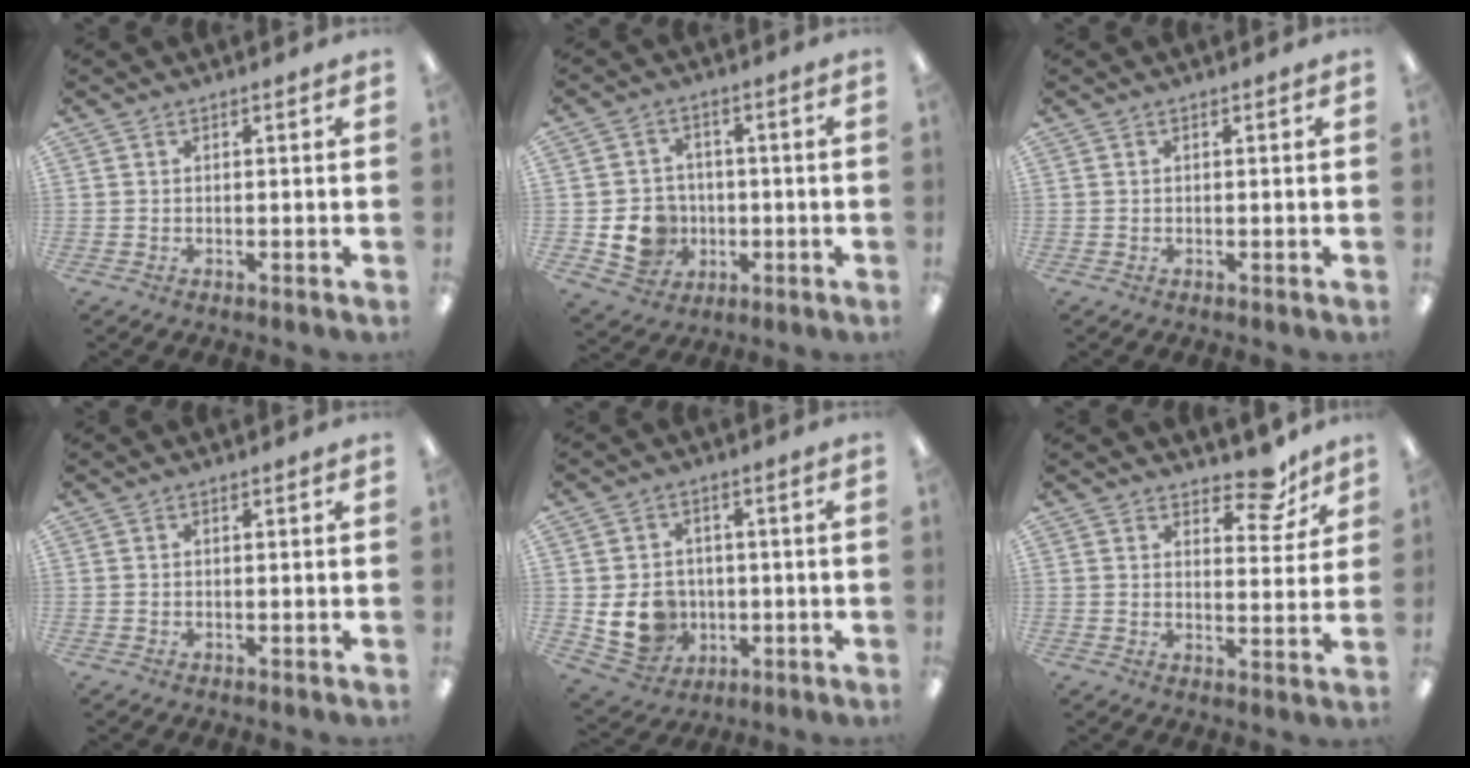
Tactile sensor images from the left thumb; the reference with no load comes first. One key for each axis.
{"total": 8.9, "fx": -2.1, "fy": 8.0, "fz": 3.2, "tx": -0.073, "ty": 0.014, "tz": -0.030}
{"total": 0.0}
{"total": 0.0}
{"total": 9.7, "fx": -1.1, "fy": 8.6, "fz": 4.2, "tx": -0.100, "ty": 0.010, "tz": -0.012}
{"total": 9.4, "fx": 7.0, "fy": 4.2, "fz": 4.7, "tx": -0.047, "ty": -0.041, "tz": 0.118}